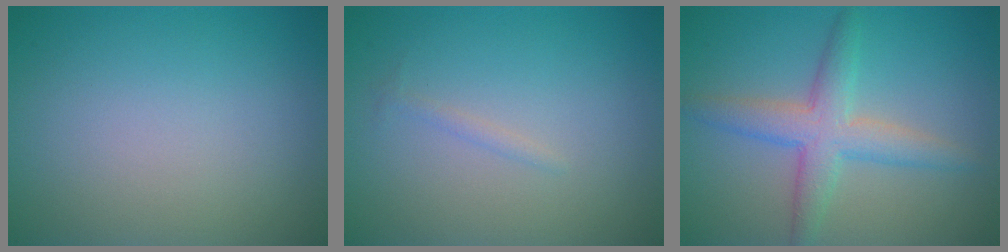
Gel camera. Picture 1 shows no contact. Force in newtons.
{"total": 0.6, "press": 0.6, "slide": 0.0}
{"total": 4.3, "press": 4.3, "slide": 0.2}